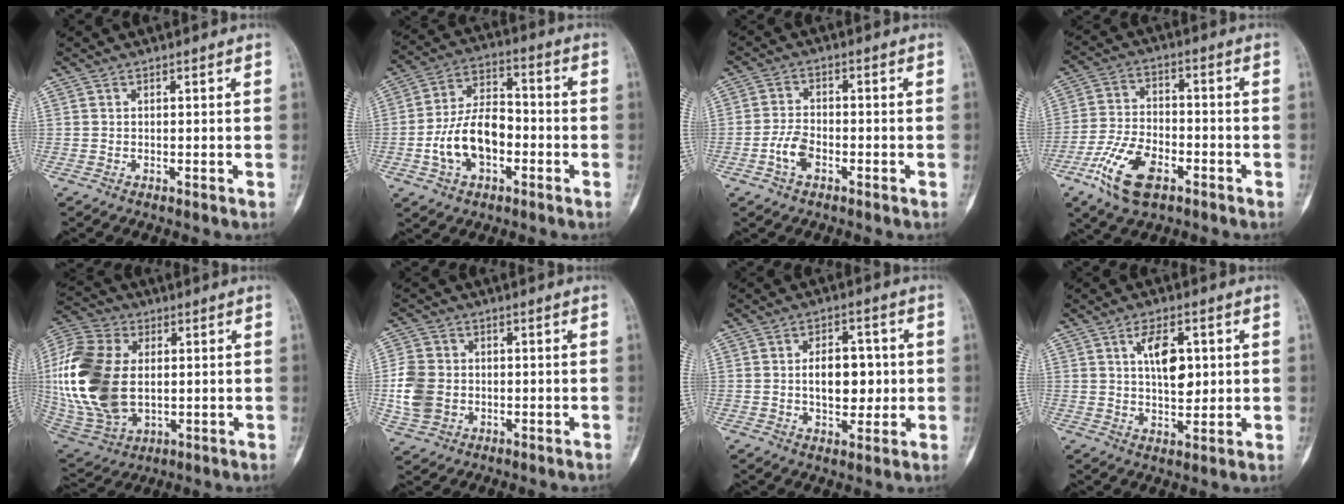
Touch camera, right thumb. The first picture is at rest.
{"total": 13.2, "force": [-3.4, 8.0, 10.0], "torque": [-0.175, 0.039, -0.063]}
{"total": 4.8, "force": [-2.1, 2.7, 3.3], "torque": [-0.065, 0.015, -0.042]}
{"total": 12.5, "force": [-6.4, 6.5, 8.5], "torque": [-0.166, 0.020, -0.118]}
{"total": 25.1, "force": [1.1, 16.3, 19.0], "torque": [-0.421, -0.012, 0.033]}
{"total": 8.8, "force": [-1.1, 7.1, 5.0], "torque": [-0.098, 0.007, -0.018]}
{"total": 8.8, "force": [0.1, 5.5, 6.9], "torque": [-0.071, 0.006, 0.004]}
{"total": 8.2, "force": [2.0, 4.4, 6.6], "torque": [-0.090, -0.007, 0.038]}